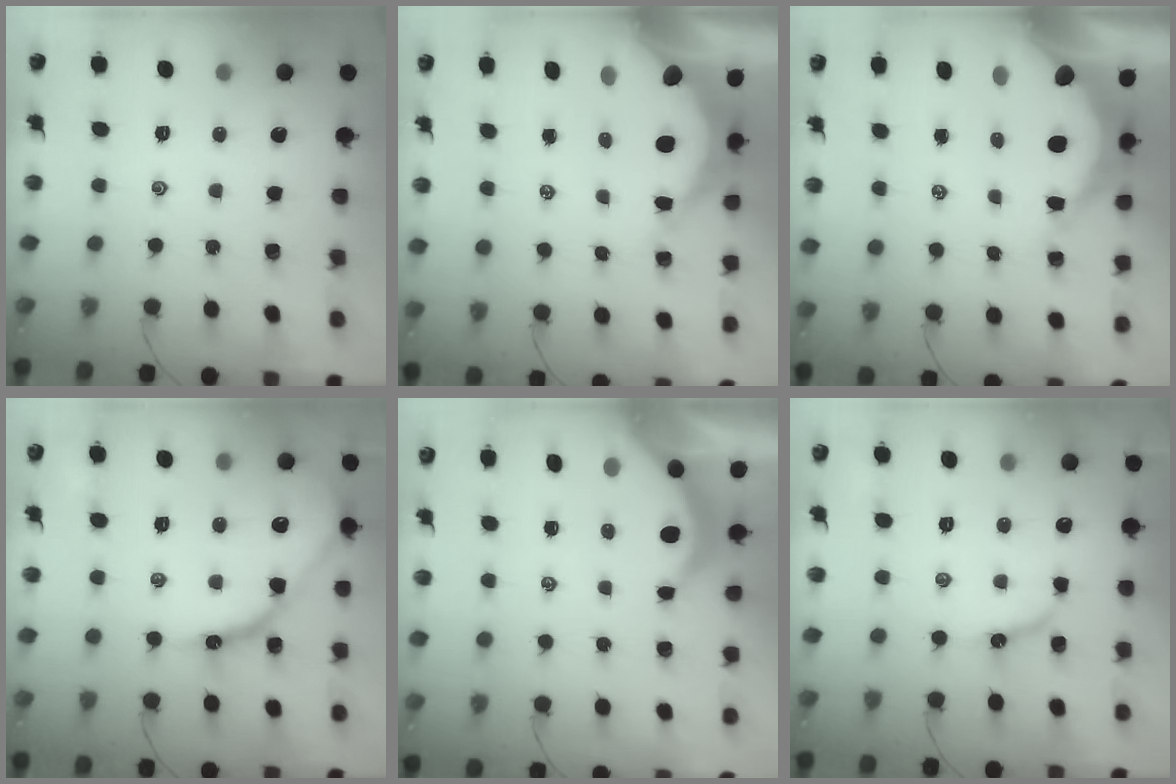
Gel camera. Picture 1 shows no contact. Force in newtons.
{"total": 13.4, "press": 13.3, "slide": 1.4}
{"total": 13.4, "press": 13.3, "slide": 1.4}
{"total": 13.3, "press": 13.3, "slide": 1.3}
{"total": 3.9, "press": 3.8, "slide": 0.5}
{"total": 7.9, "press": 7.8, "slide": 0.7}